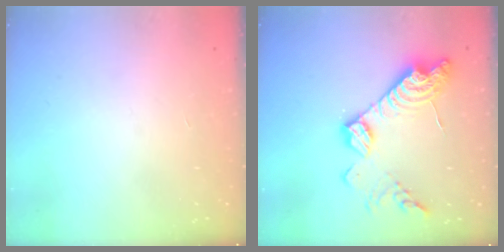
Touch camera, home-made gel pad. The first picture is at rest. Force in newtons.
{"total": 17.0, "press": 17.0, "slide": 1.1}